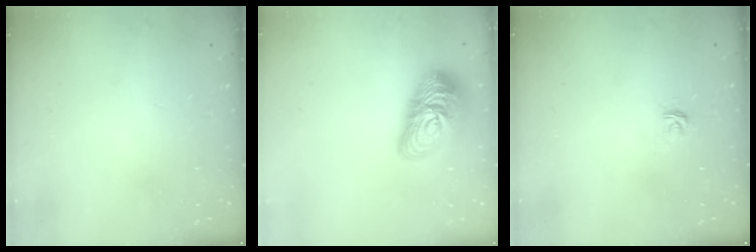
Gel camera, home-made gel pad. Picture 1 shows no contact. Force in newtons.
{"total": 16.8, "press": 16.8, "slide": 1.0}
{"total": 2.9, "press": 2.9, "slide": 0.4}